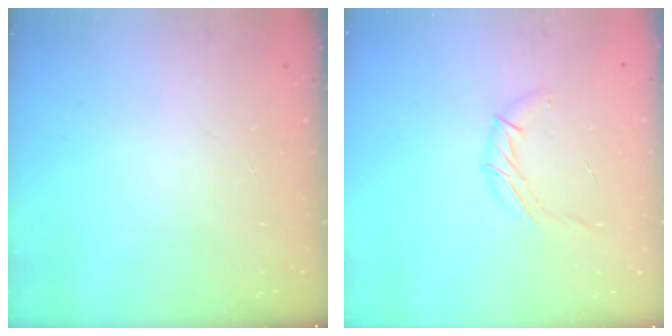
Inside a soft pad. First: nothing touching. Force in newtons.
{"total": 6.4, "press": 6.4, "slide": 0.3}